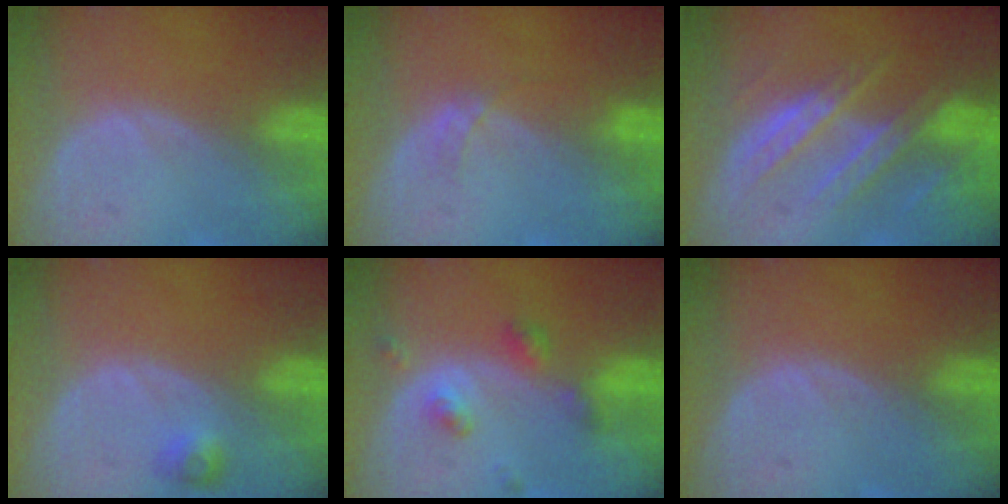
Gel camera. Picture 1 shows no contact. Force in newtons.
{"total": 1.3, "press": 1.3, "slide": 0.1}
{"total": 8.6, "press": 7.8, "slide": 3.7}
{"total": 2.5, "press": 2.3, "slide": 1.0}
{"total": 5.1, "press": 4.5, "slide": 2.5}
{"total": 0.0}